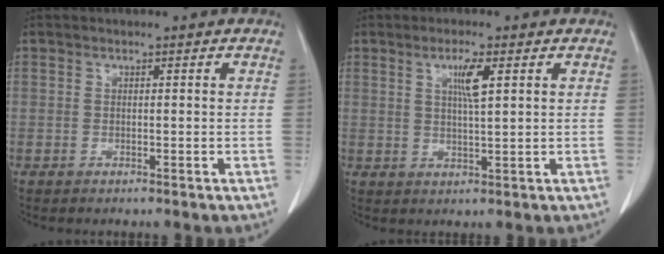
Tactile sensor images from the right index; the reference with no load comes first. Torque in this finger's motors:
{"motor_torque": [0.32, 0.18, 0.10, 0.07]}